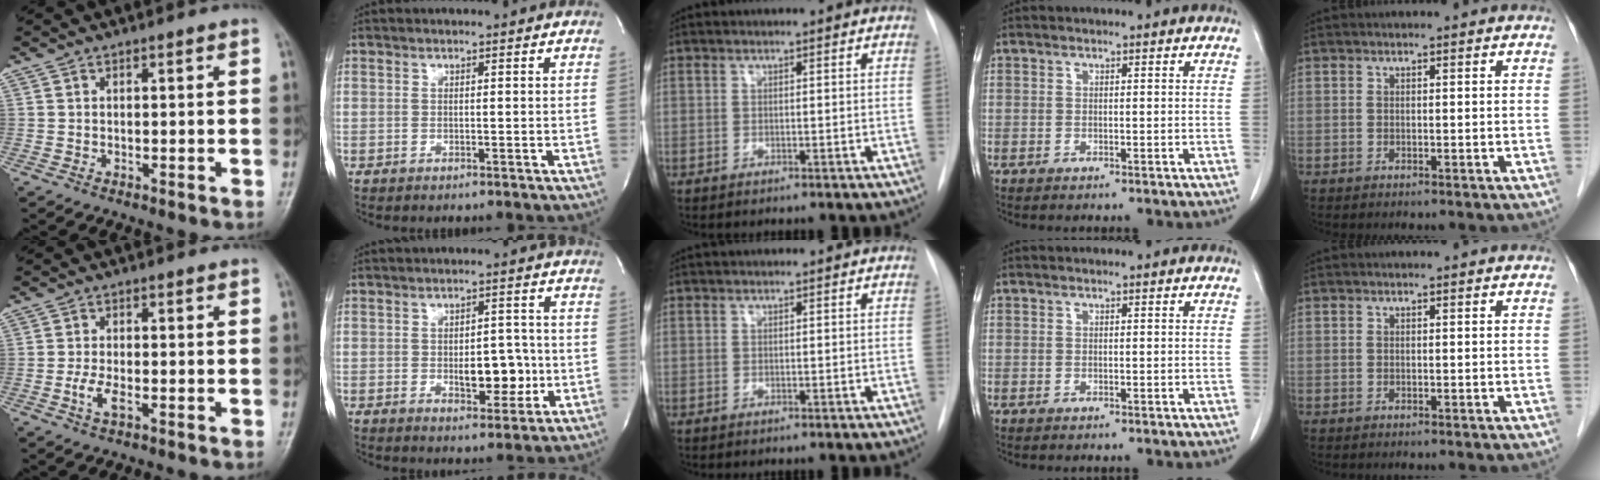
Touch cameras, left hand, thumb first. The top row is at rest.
{"thumb": {"total": 3.4, "force": [-1.2, 1.4, 2.8], "torque": [-0.062, 0.004, -0.024]}, "index": {"total": 6.4, "force": [-1.7, 3.1, 5.3], "torque": [-0.068, -0.004, -0.019]}, "middle": {"total": 0.6, "force": [0.6, 0.0, 0.1], "torque": [-0.006, 0.017, 0.016]}}